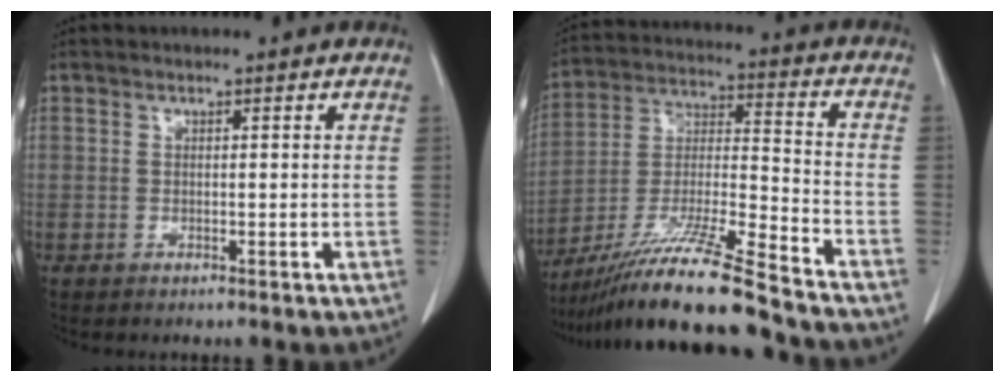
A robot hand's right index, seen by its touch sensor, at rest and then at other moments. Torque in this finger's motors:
{"motor_torque": [1.10, -1.04, 0.75, 0.21]}